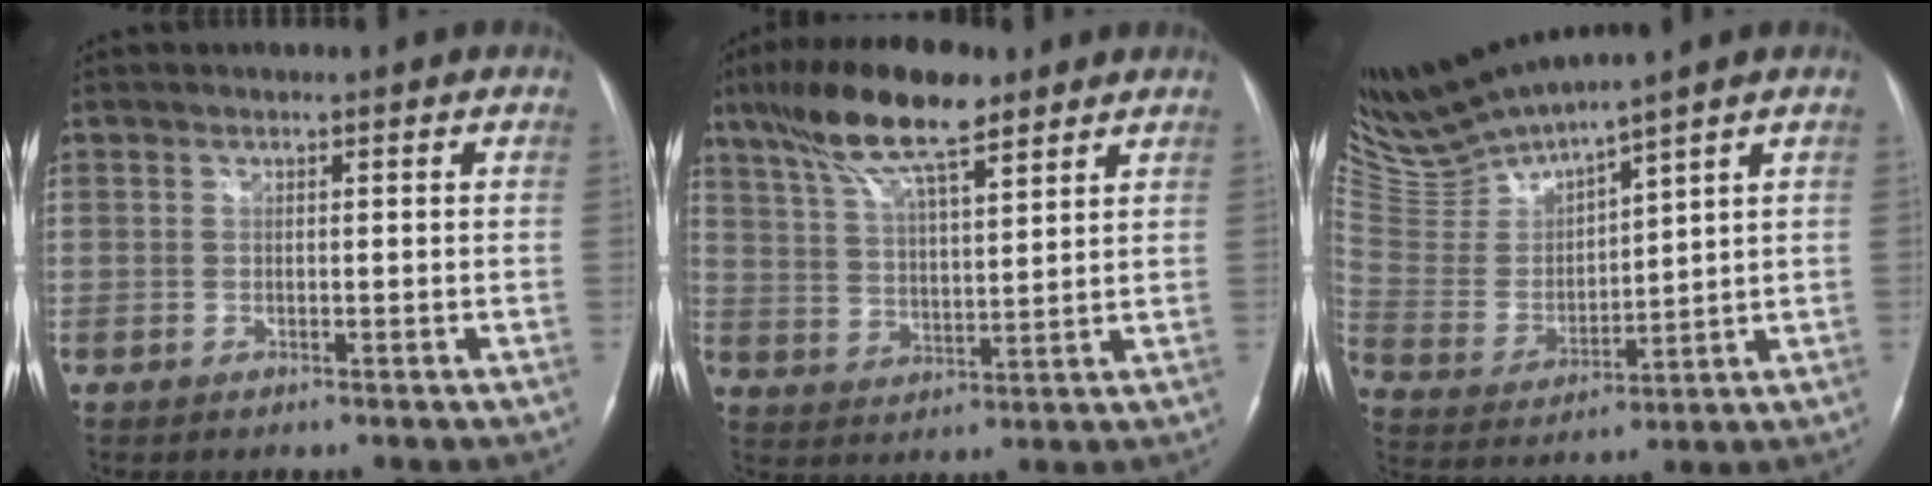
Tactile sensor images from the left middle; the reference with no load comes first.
{"total": 13.6, "force": [9.4, 3.1, 9.3], "torque": [-0.179, 0.025, 0.171]}
{"total": 11.3, "force": [10.7, -0.8, 3.5], "torque": [-0.090, -0.006, 0.229]}